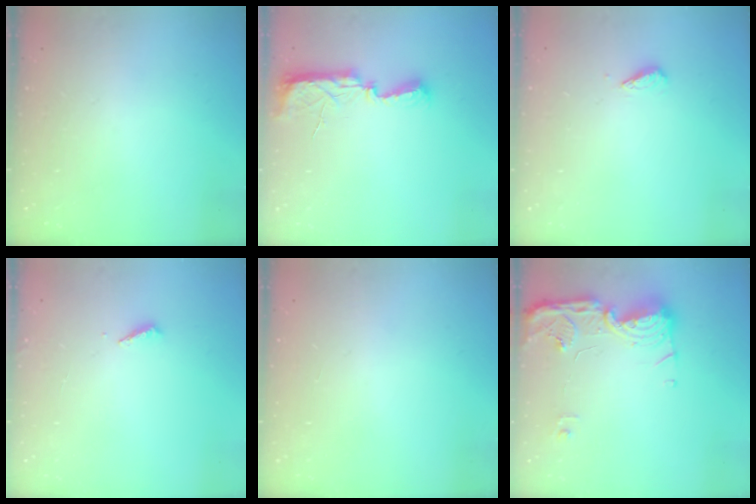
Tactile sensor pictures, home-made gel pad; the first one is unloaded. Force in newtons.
{"total": 8.1, "press": 8.0, "slide": 1.2}
{"total": 2.7, "press": 2.7, "slide": 0.6}
{"total": 2.0, "press": 2.0, "slide": 0.2}
{"total": 0.9, "press": 0.9, "slide": 0.0}
{"total": 15.0, "press": 14.9, "slide": 0.8}